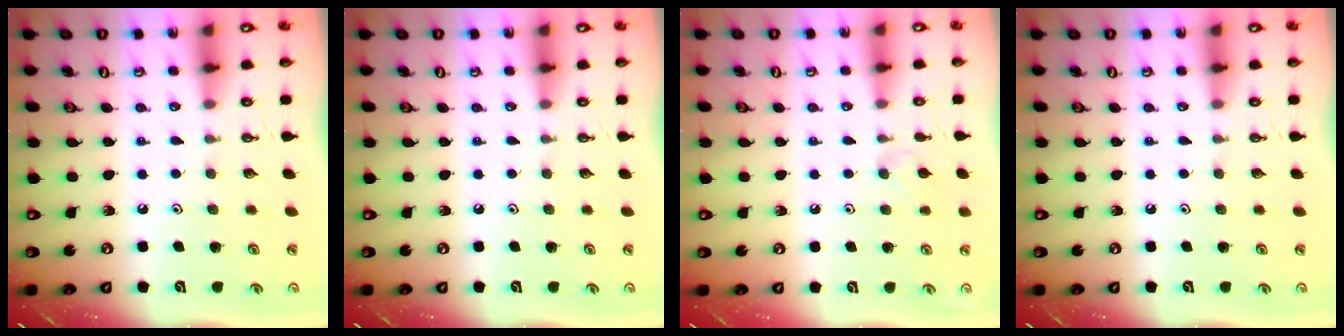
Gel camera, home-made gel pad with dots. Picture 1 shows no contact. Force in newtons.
{"total": 0.0}
{"total": 3.8, "press": 3.7, "slide": 0.6}
{"total": 0.0}